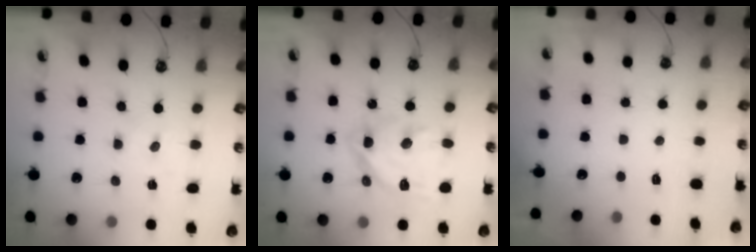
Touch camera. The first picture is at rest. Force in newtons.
{"total": 15.6, "press": 15.5, "slide": 1.3}
{"total": 0.0}